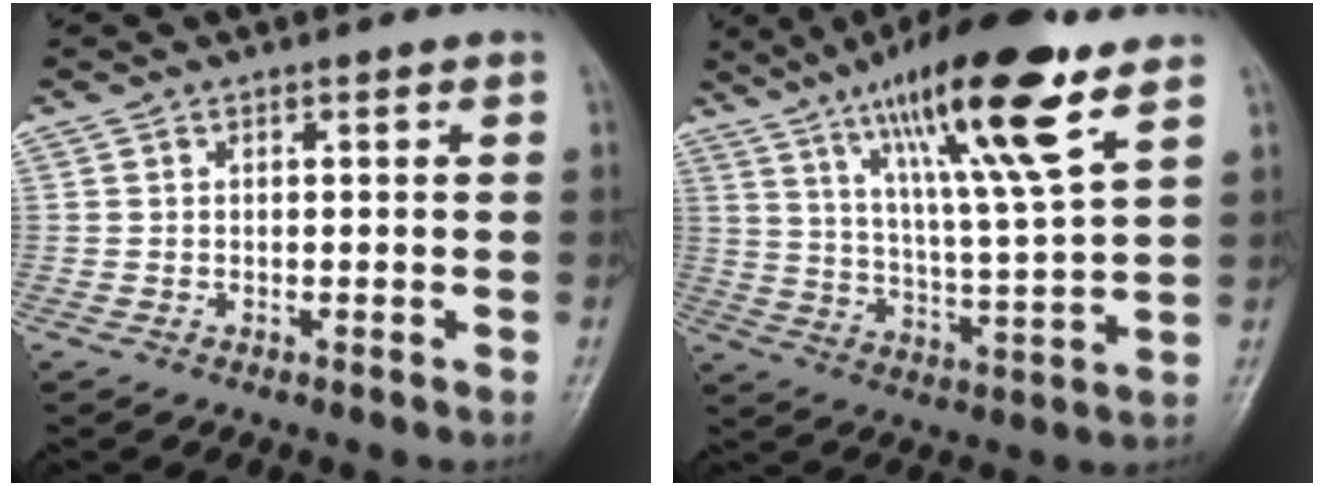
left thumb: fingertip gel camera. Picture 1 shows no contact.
{"total": 19.3, "force": [11.2, 2.3, 15.5], "torque": [-0.251, -0.049, 0.192]}